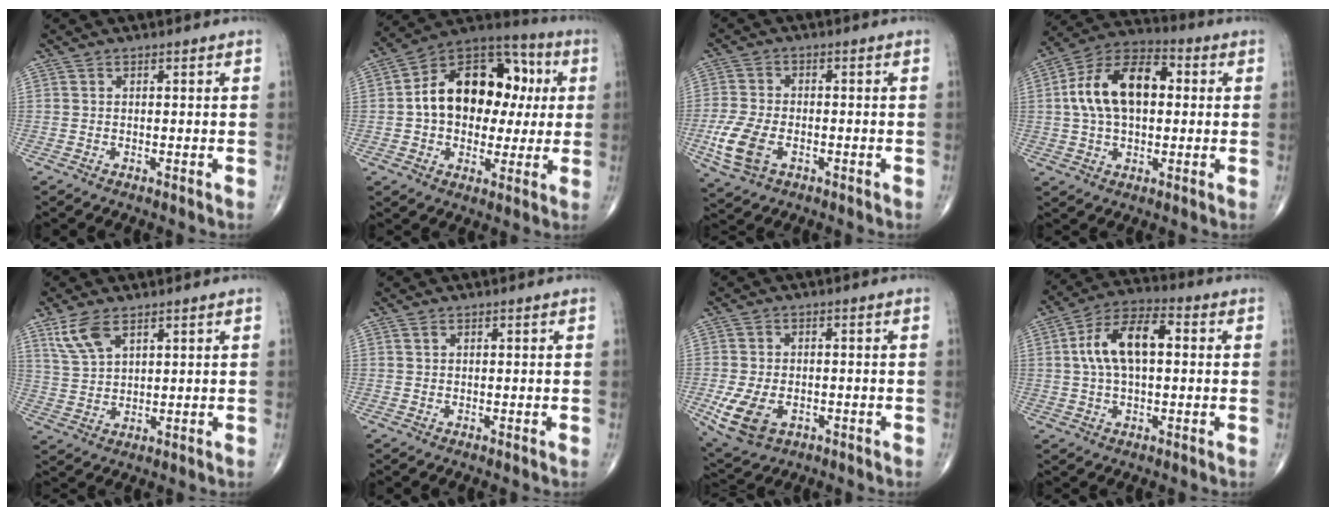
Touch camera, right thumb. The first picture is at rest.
{"total": 20.5, "force": [2.1, 14.0, 14.8], "torque": [-0.182, 0.031, 0.028]}
{"total": 8.6, "force": [-2.8, 5.2, 6.3], "torque": [-0.141, 0.006, -0.050]}
{"total": 16.1, "force": [2.1, 9.5, 12.8], "torque": [-0.216, 0.030, 0.028]}
{"total": 6.7, "force": [4.1, 3.0, 4.4], "torque": [-0.087, -0.011, 0.090]}
{"total": 0.6, "force": [0.4, 0.3, 0.3], "torque": [-0.003, 0.002, 0.009]}
{"total": 9.0, "force": [-2.8, 5.8, 6.2], "torque": [-0.124, 0.002, -0.037]}
{"total": 12.4, "force": [1.7, 6.3, 10.5], "torque": [-0.192, 0.027, 0.024]}